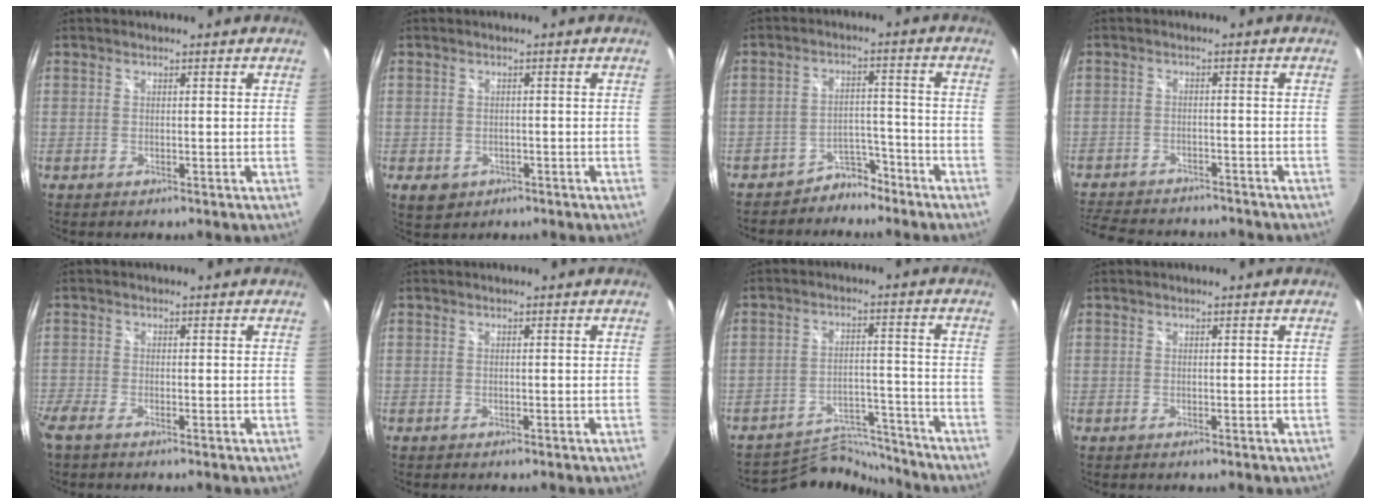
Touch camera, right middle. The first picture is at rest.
{"total": 4.1, "force": [-1.7, 3.2, 1.8], "torque": [-0.039, -0.009, -0.020]}
{"total": 5.7, "force": [-5.0, 2.7, 0.8], "torque": [-0.020, 0.019, -0.074]}
{"total": 14.0, "force": [-12.2, 4.5, 5.2], "torque": [-0.128, -0.010, -0.184]}
{"total": 2.5, "force": [-1.9, 0.4, 1.5], "torque": [-0.040, -0.008, -0.042]}
{"total": 0.0}
{"total": 10.3, "force": [-10.2, 0.9, 0.0], "torque": [-0.015, 0.013, -0.164]}
{"total": 0.0}